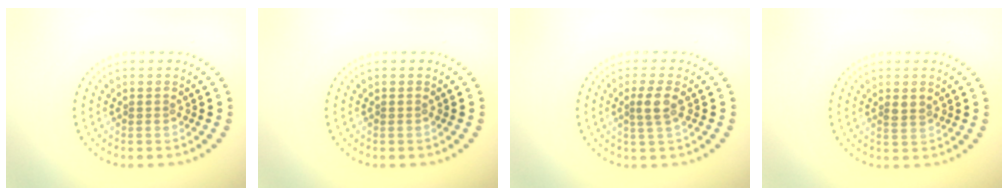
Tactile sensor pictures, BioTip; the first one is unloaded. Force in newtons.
{"total": 0.0}
{"total": 1.9, "press": 1.5, "slide": 1.1}
{"total": 1.1, "press": 1.0, "slide": 0.3}